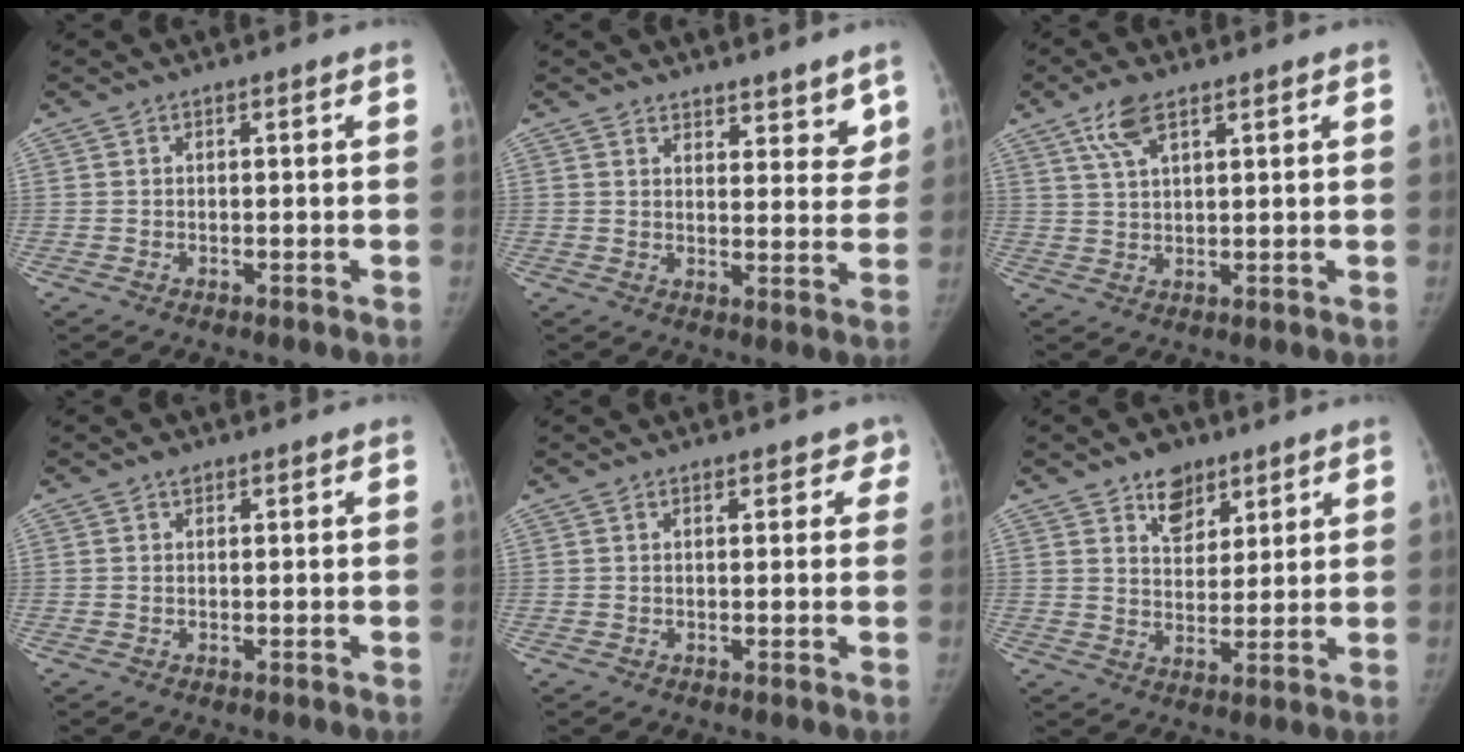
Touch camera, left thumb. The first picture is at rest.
{"total": 7.8, "force": [6.6, 3.0, 2.7], "torque": [0.002, -0.040, 0.095]}
{"total": 5.6, "force": [3.4, 2.2, 3.8], "torque": [-0.073, -0.007, 0.069]}
{"total": 1.1, "force": [0.8, 0.7, 0.5], "torque": [-0.002, -0.003, 0.010]}
{"total": 2.6, "force": [1.9, 1.5, 1.1], "torque": [0.023, -0.001, 0.015]}
{"total": 7.3, "force": [4.8, 4.6, 3.1], "torque": [-0.019, -0.030, 0.082]}